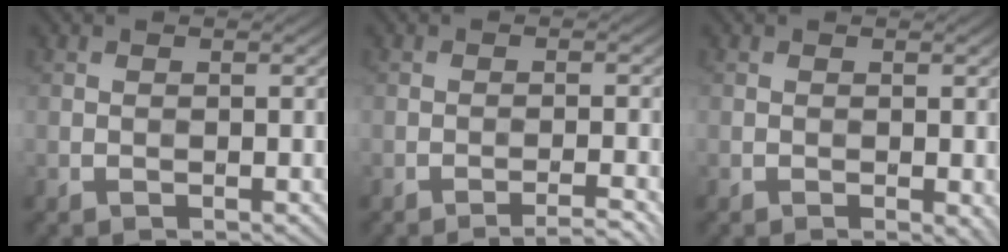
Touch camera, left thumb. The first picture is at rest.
{"total": 2.9, "force": [-2.2, 0.2, 1.9], "torque": [-0.025, 0.010, -0.041]}
{"total": 1.4, "force": [-0.4, 0.6, 1.2], "torque": [-0.019, -0.008, -0.005]}